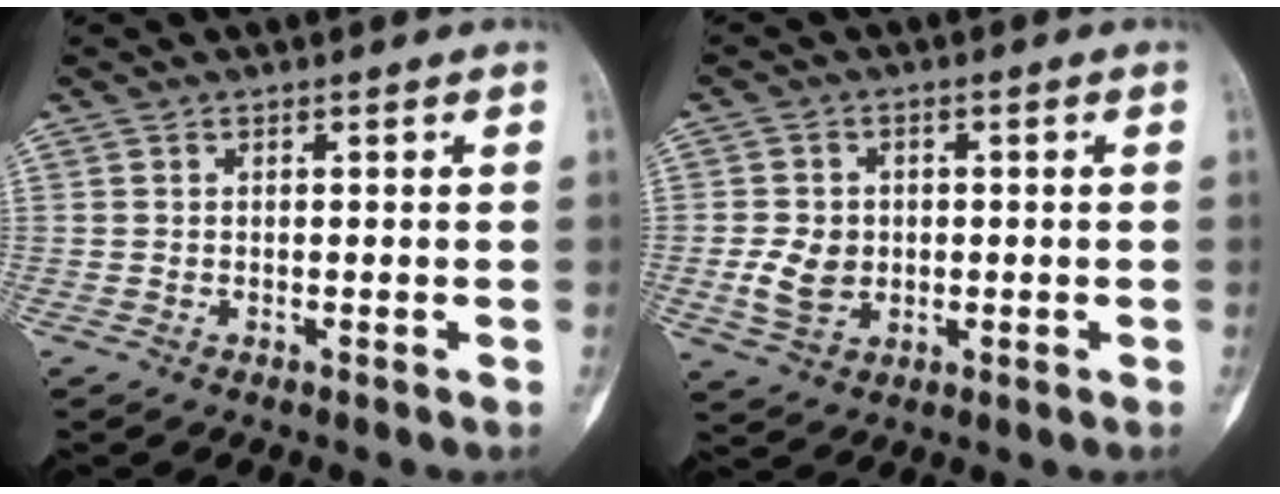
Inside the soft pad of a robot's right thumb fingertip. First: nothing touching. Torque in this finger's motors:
{"motor_torque": [-0.34, 0.20, 0.16, 0.47, -0.01]}